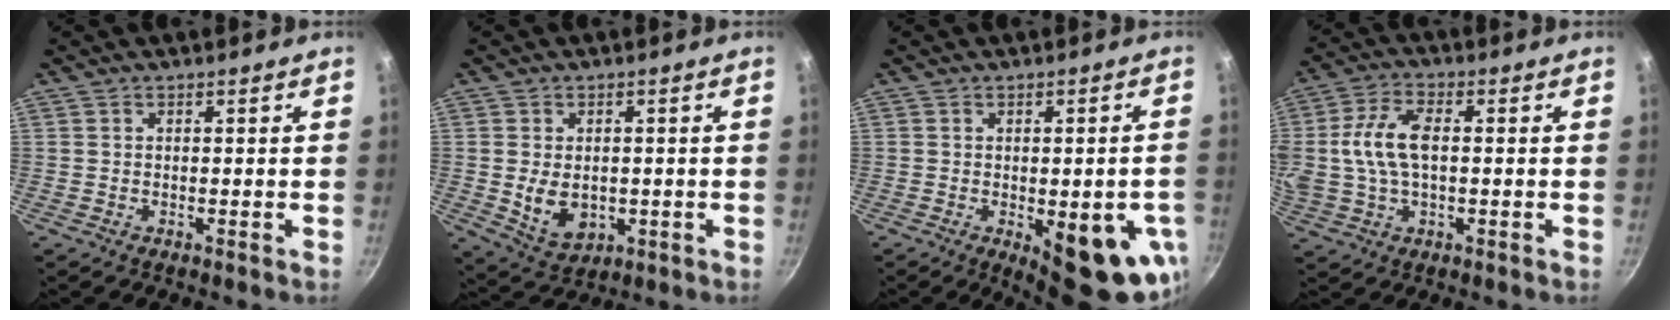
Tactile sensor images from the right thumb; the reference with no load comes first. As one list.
[{"total": 7.6, "force": [-0.6, 5.4, 5.3], "torque": [-0.078, -0.009, 0.007]}, {"total": 14.7, "force": [-4.4, 5.6, 12.8], "torque": [-0.122, -0.002, -0.043]}, {"total": 11.2, "force": [0.7, 6.2, 9.3], "torque": [-0.186, 0.019, 0.005]}]